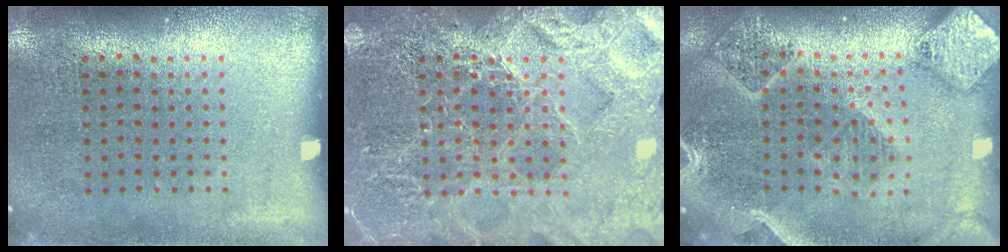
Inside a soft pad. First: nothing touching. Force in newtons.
{"total": 6.3, "press": 6.3, "slide": 0.9}
{"total": 2.7, "press": 2.4, "slide": 1.3}